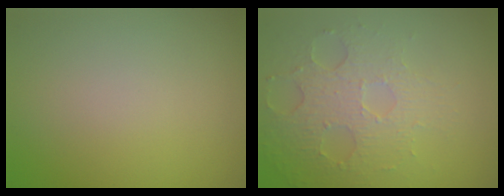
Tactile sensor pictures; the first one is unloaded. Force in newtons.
{"total": 3.8, "press": 3.3, "slide": 1.9}